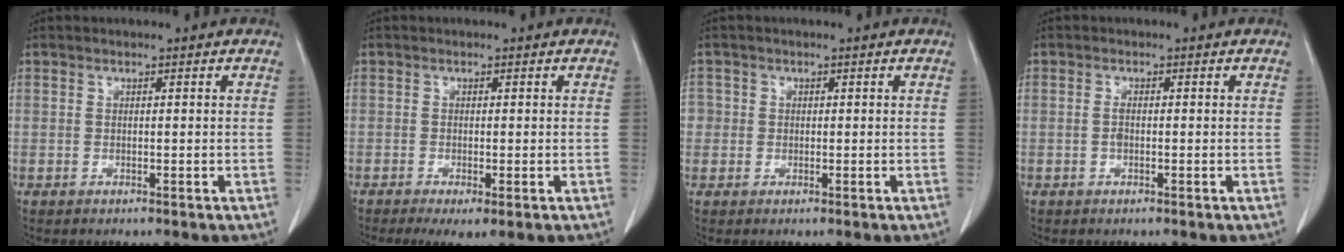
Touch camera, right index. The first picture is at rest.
{"total": 3.8, "force": [-2.2, 1.0, 3.0], "torque": [-0.044, -0.012, -0.031]}
{"total": 2.2, "force": [-0.1, 2.2, 0.2], "torque": [0.008, 0.005, -0.004]}
{"total": 0.9, "force": [-0.2, 0.3, 0.8], "torque": [-0.019, 0.001, -0.005]}